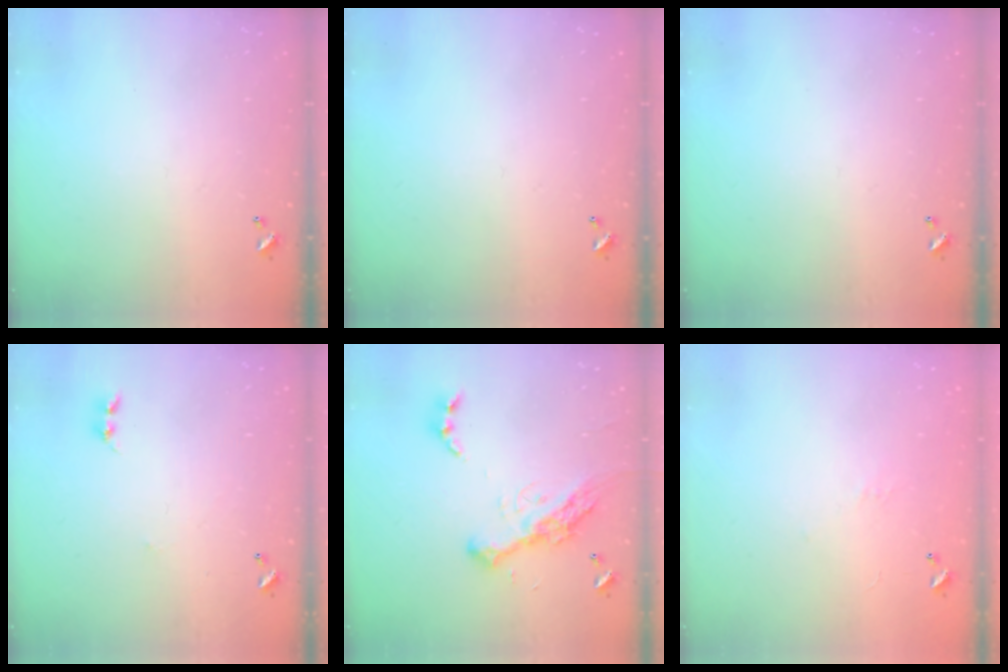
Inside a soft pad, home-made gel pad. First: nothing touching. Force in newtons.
{"total": 0.0}
{"total": 0.0}
{"total": 2.9, "press": 2.8, "slide": 0.4}
{"total": 16.9, "press": 16.8, "slide": 1.9}
{"total": 6.0, "press": 6.0, "slide": 0.7}